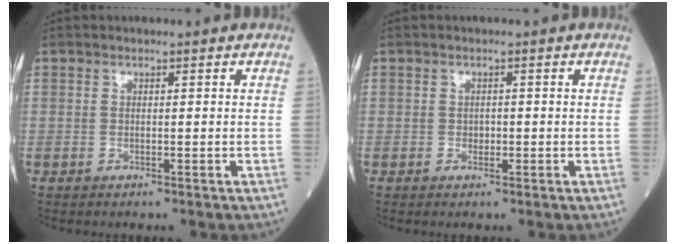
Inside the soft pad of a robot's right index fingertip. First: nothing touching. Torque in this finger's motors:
{"motor_torque": [-0.27, -0.04, -0.02, -0.01]}